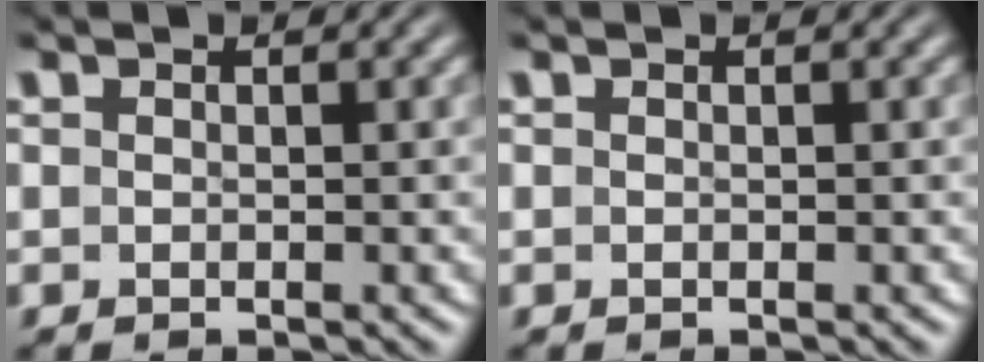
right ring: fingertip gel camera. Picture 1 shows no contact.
{"total": 0.0}